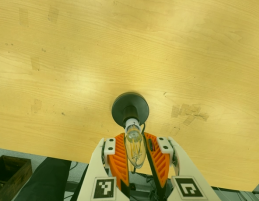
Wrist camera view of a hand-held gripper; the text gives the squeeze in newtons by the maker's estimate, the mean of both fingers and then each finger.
{"total": 9.9, "left": 9.7, "right": 10.2}